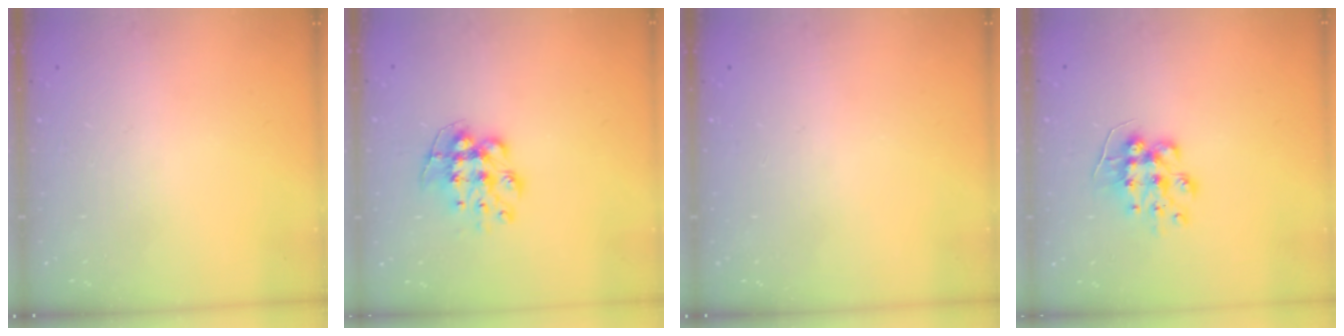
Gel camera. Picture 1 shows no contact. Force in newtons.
{"total": 9.5, "press": 9.4, "slide": 0.8}
{"total": 0.0}
{"total": 9.0, "press": 9.0, "slide": 0.4}